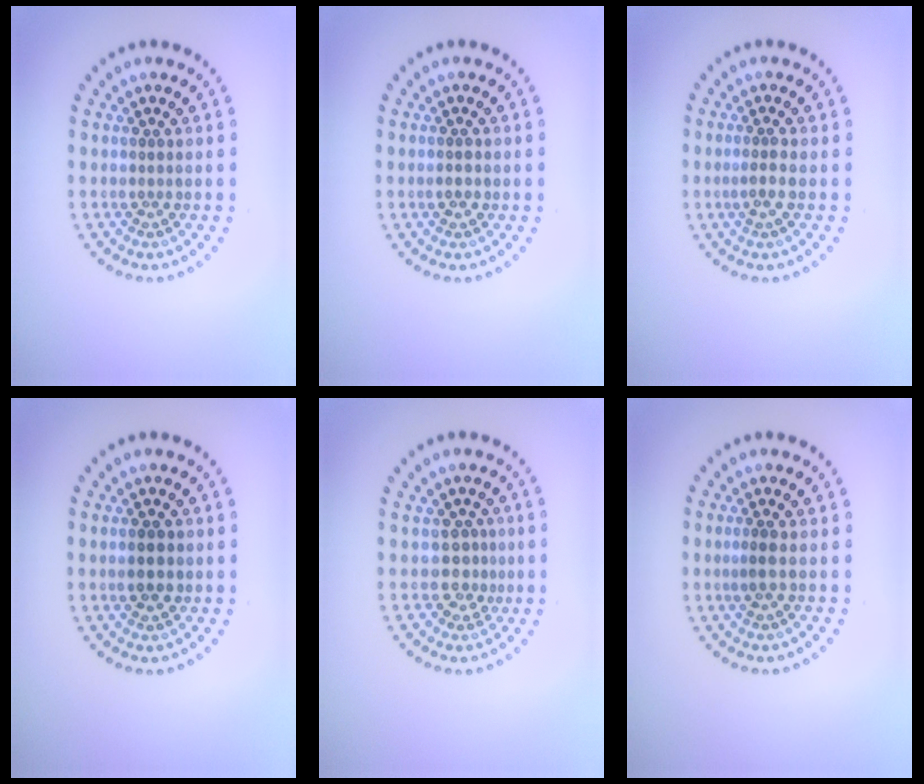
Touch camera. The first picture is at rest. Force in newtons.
{"total": 1.0, "press": 0.9, "slide": 0.4}
{"total": 1.5, "press": 1.2, "slide": 0.8}
{"total": 2.6, "press": 2.6, "slide": 0.3}
{"total": 1.9, "press": 1.4, "slide": 1.3}
{"total": 1.1, "press": 1.0, "slide": 0.5}